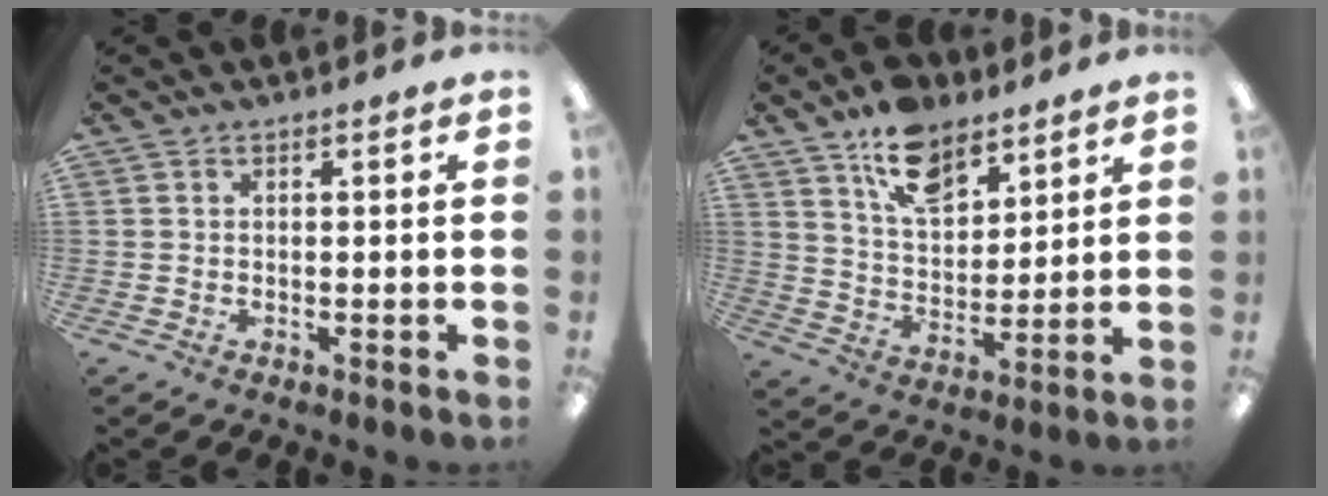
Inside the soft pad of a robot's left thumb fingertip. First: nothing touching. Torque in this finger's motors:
{"motor_torque": [1.85, 1.13, 0.95, -0.80, 0.05]}